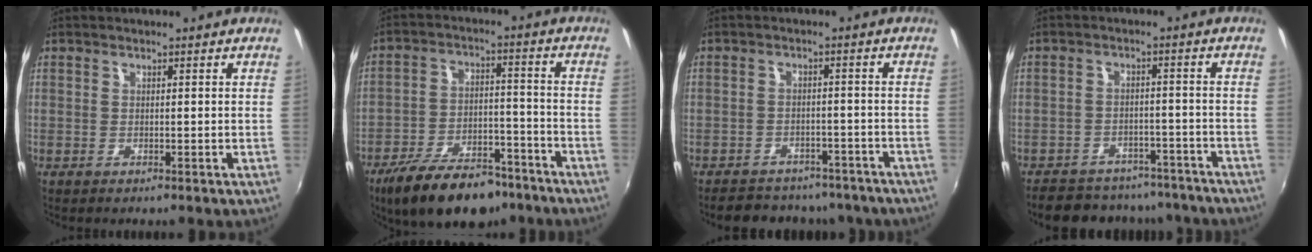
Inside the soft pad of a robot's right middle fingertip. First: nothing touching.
{"total": 17.9, "force": [-13.3, 7.5, 9.3], "torque": [-0.182, -0.012, -0.202]}
{"total": 16.6, "force": [-13.9, 7.0, 5.8], "torque": [-0.124, 0.008, -0.166]}
{"total": 18.8, "force": [-16.0, 7.6, 6.3], "torque": [-0.135, 0.019, -0.197]}